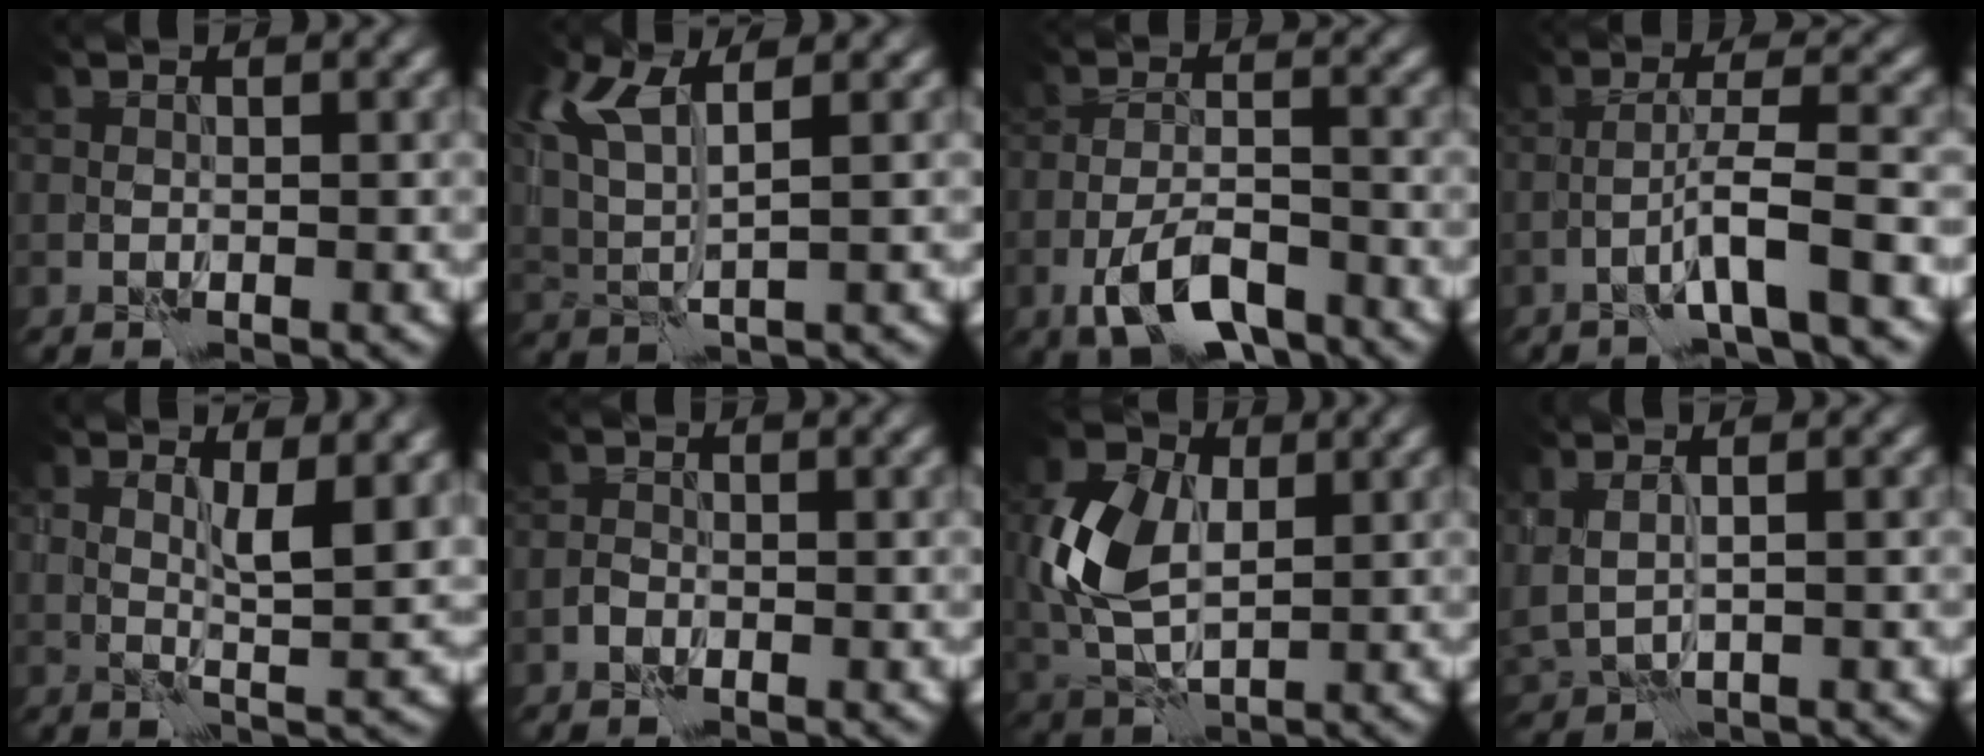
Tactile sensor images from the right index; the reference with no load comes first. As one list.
[{"total": 5.6, "force": [2.7, 1.8, 4.6], "torque": [-0.113, 0.005, 0.052]}, {"total": 5.7, "force": [-3.4, 2.1, 4.1], "torque": [-0.075, -0.003, -0.065]}, {"total": 3.9, "force": [-1.8, -0.3, 3.4], "torque": [-0.059, 0.015, -0.036]}, {"total": 3.5, "force": [2.0, 0.5, 2.8], "torque": [-0.048, -0.011, 0.039]}, {"total": 0.5, "force": [-0.4, 0.3, 0.1], "torque": [0.002, 0.002, -0.011]}, {"total": 7.5, "force": [1.2, 4.8, 5.6], "torque": [-0.132, 0.003, 0.018]}, {"total": 3.8, "force": [2.1, 1.7, 2.7], "torque": [-0.065, 0.004, 0.041]}]